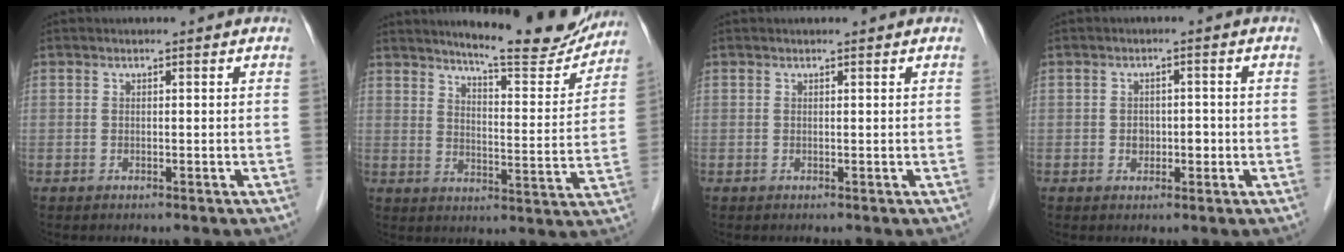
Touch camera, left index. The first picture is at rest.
{"total": 14.5, "force": [13.5, 1.4, 5.3], "torque": [-0.072, -0.037, 0.174]}
{"total": 0.5, "force": [0.5, 0.0, 0.2], "torque": [-0.006, 0.005, 0.010]}
{"total": 2.5, "force": [-0.6, 1.9, 1.5], "torque": [-0.020, 0.006, -0.005]}